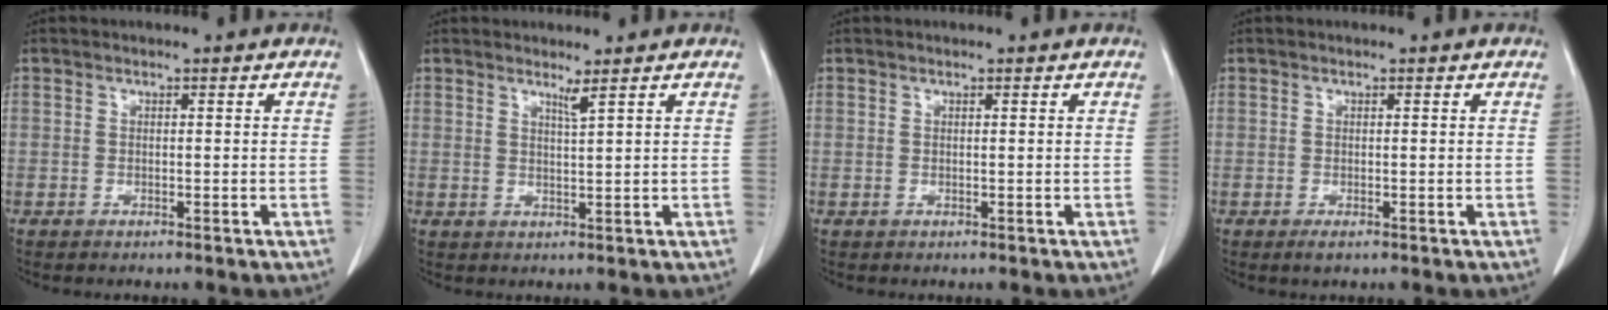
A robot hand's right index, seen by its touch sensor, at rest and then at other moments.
{"total": 1.6, "force": [1.2, -0.6, 0.8], "torque": [-0.020, -0.014, 0.024]}
{"total": 0.0}
{"total": 0.9, "force": [-0.3, 0.1, 0.8], "torque": [-0.014, -0.003, 0.000]}